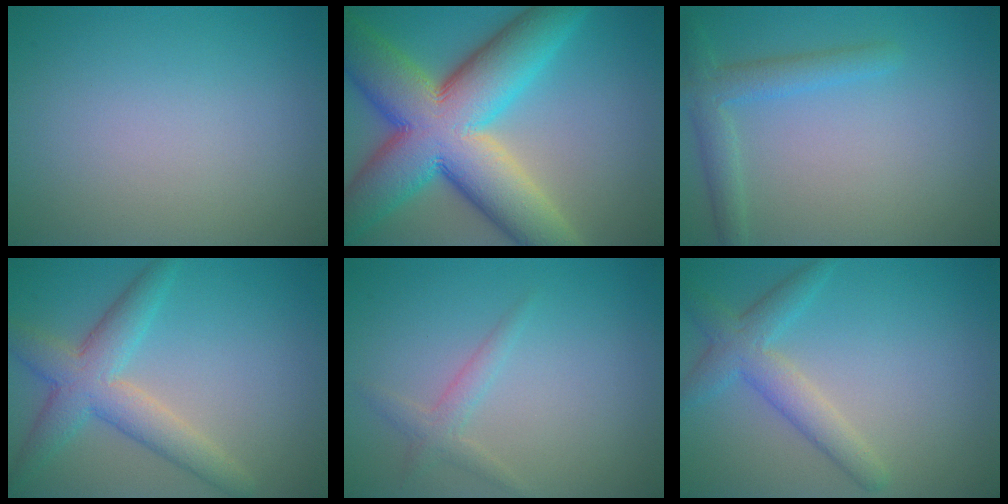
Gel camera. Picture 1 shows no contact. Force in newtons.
{"total": 15.5, "press": 15.4, "slide": 0.5}
{"total": 2.8, "press": 2.8, "slide": 0.2}
{"total": 5.1, "press": 5.1, "slide": 0.3}
{"total": 1.6, "press": 1.6, "slide": 0.0}
{"total": 3.5, "press": 3.5, "slide": 0.1}